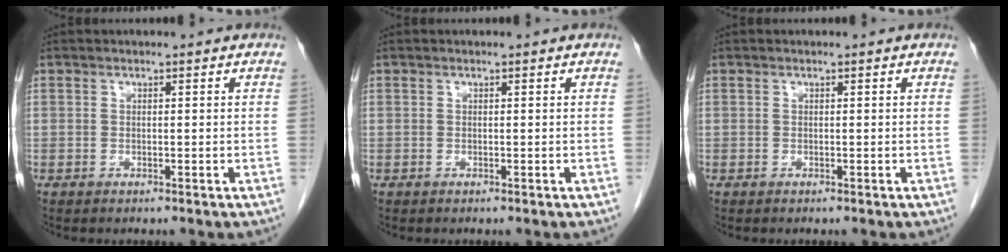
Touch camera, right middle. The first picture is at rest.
{"total": 0.0}
{"total": 0.0}